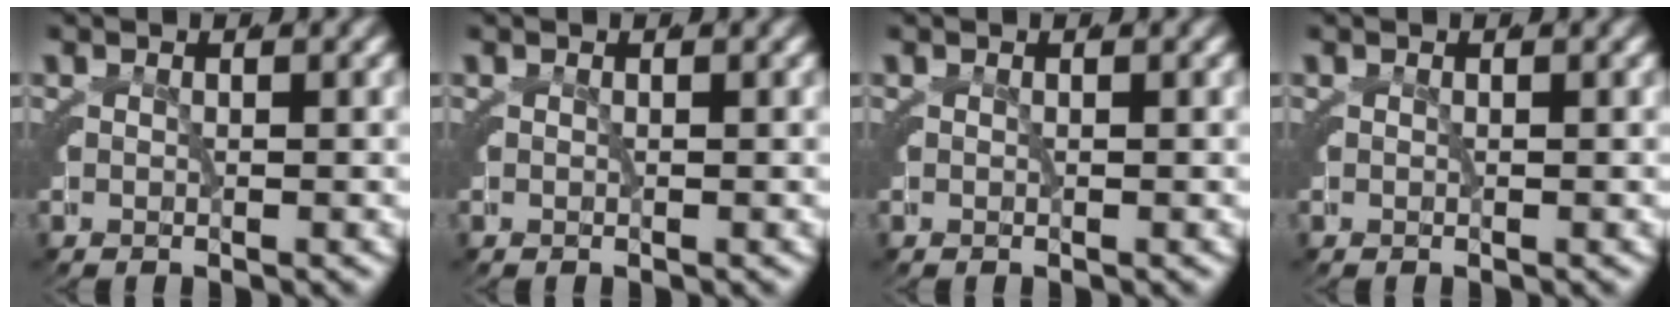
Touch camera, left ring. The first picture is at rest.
{"total": 0.0}
{"total": 0.0}
{"total": 0.0}